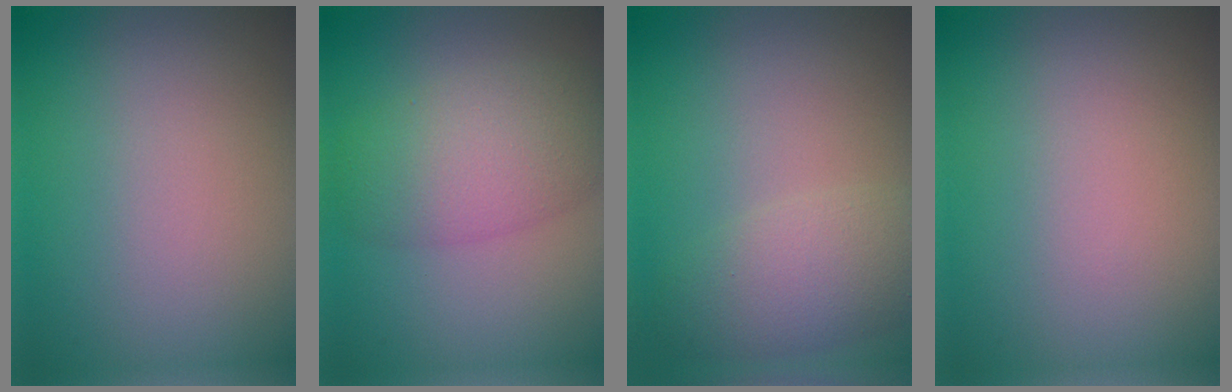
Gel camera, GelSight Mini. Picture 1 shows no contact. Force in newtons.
{"total": 5.9, "press": 5.9, "slide": 0.1}
{"total": 4.3, "press": 4.3, "slide": 0.2}
{"total": 0.0}